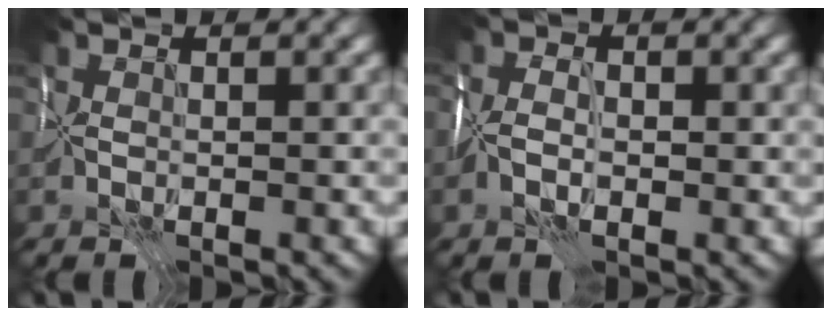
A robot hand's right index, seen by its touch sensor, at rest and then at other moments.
{"total": 3.1, "force": [-0.8, 2.0, 2.2], "torque": [-0.040, 0.000, -0.020]}